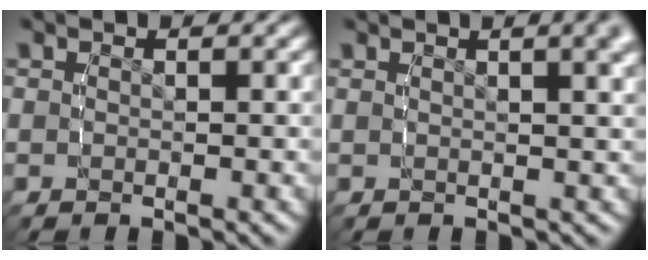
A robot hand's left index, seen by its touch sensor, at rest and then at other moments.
{"total": 3.8, "force": [2.0, 0.7, 3.2], "torque": [-0.030, 0.015, 0.028]}